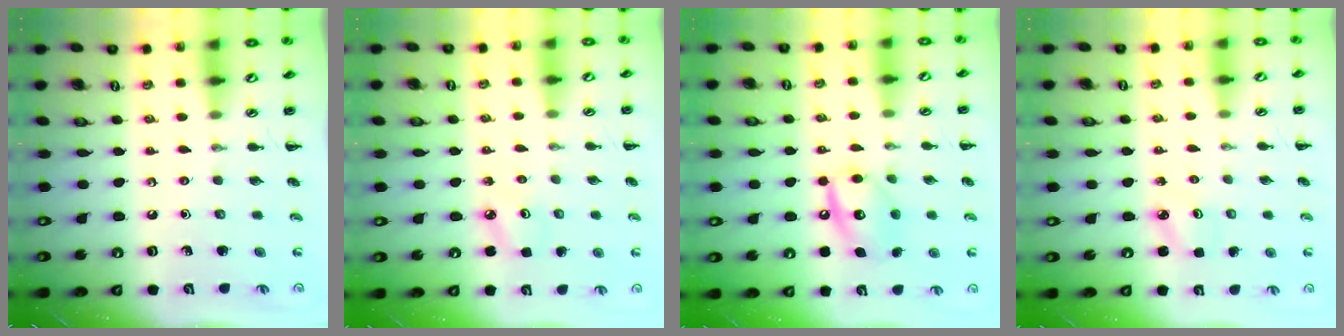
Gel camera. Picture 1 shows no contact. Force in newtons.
{"total": 4.3, "press": 4.2, "slide": 1.0}
{"total": 11.9, "press": 11.8, "slide": 1.7}
{"total": 2.4, "press": 2.3, "slide": 0.7}